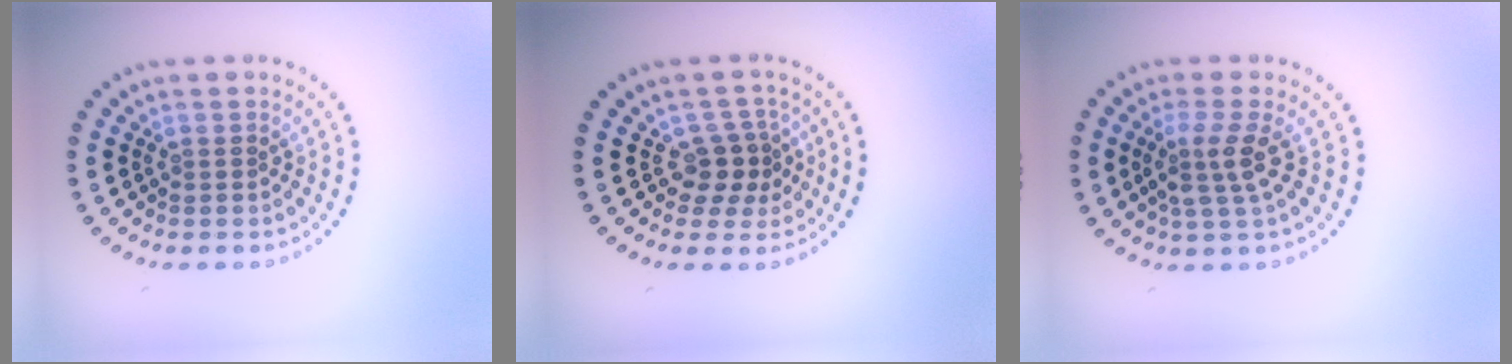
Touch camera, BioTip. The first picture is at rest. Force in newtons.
{"total": 2.6, "press": 2.1, "slide": 1.5}
{"total": 2.8, "press": 2.2, "slide": 1.7}